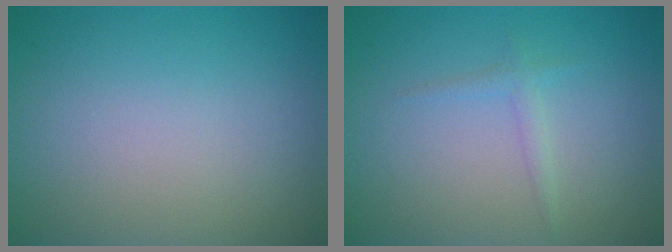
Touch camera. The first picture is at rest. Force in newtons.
{"total": 1.1, "press": 1.1, "slide": 0.1}